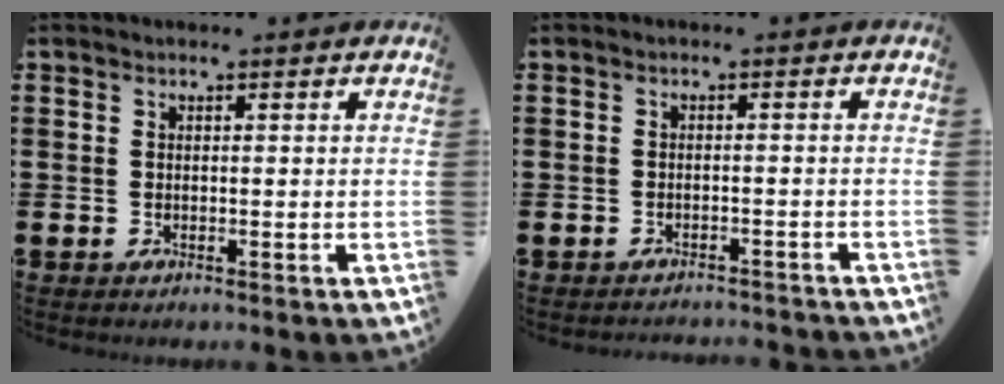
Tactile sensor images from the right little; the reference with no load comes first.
{"total": 1.2, "force": [-1.2, -0.1, -0.1], "torque": [-0.001, 0.003, -0.025]}